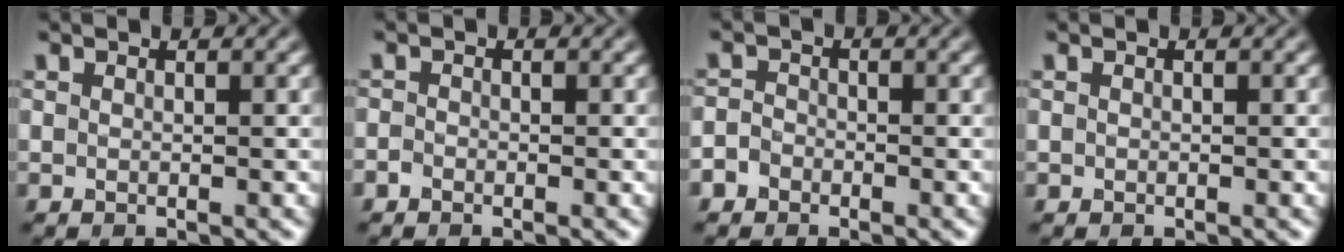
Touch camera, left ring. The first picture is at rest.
{"total": 0.7, "force": [-0.6, 0.4, 0.2], "torque": [-0.001, -0.003, -0.011]}
{"total": 1.6, "force": [-1.0, 1.2, 0.3], "torque": [0.003, 0.003, -0.024]}
{"total": 0.0}